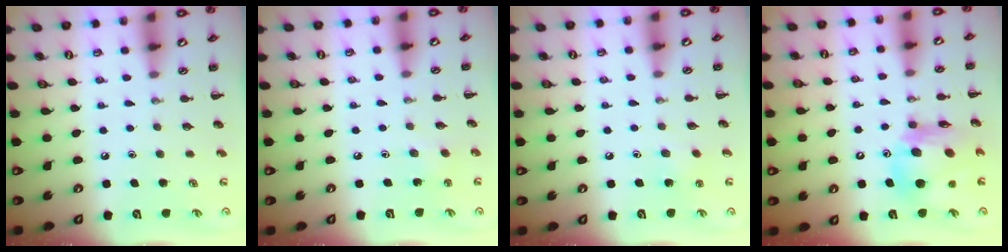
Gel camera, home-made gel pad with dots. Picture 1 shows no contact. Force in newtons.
{"total": 2.2, "press": 2.1, "slide": 0.7}
{"total": 6.5, "press": 6.3, "slide": 1.7}
{"total": 13.2, "press": 12.7, "slide": 3.8}